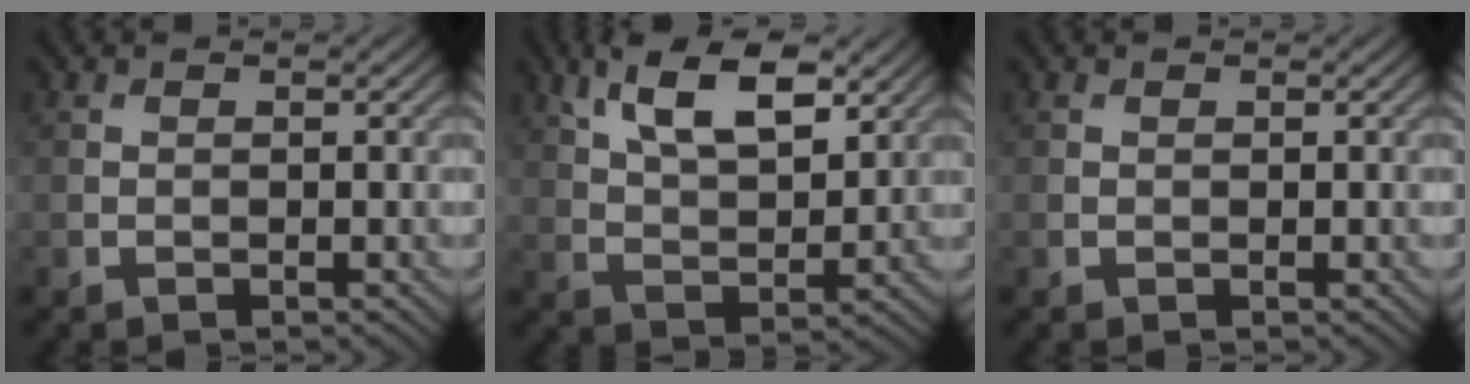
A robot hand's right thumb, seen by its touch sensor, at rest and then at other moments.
{"total": 9.9, "force": [5.3, 4.1, 7.3], "torque": [-0.146, 0.003, 0.098]}
{"total": 0.0}